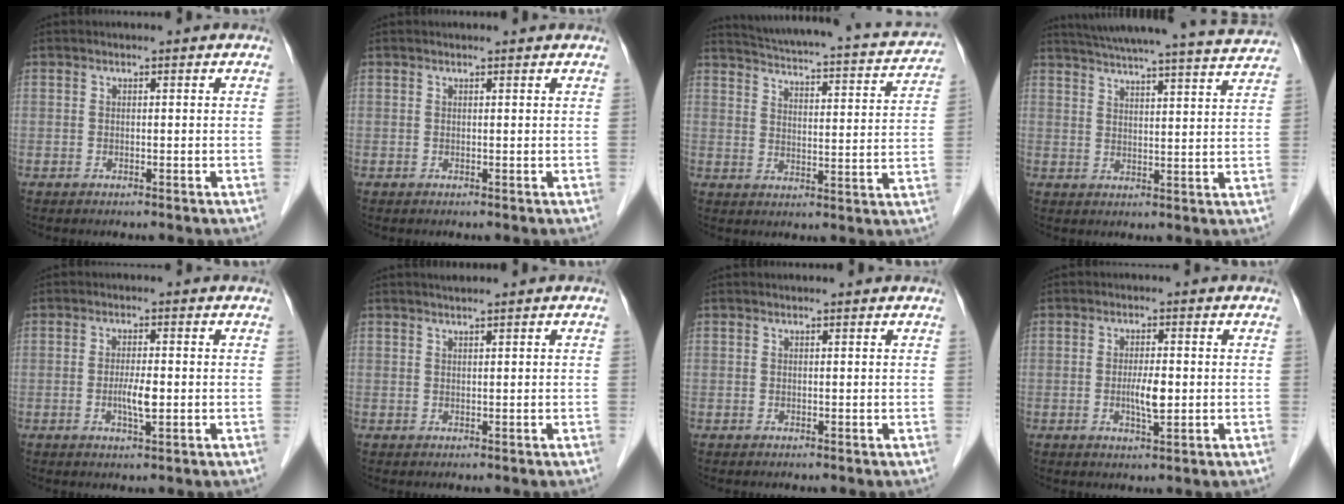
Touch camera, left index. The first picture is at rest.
{"total": 1.8, "force": [1.7, 0.3, 0.3], "torque": [-0.011, 0.013, 0.018]}
{"total": 19.8, "force": [17.8, 3.7, 7.8], "torque": [-0.118, -0.010, 0.219]}
{"total": 23.4, "force": [22.0, 0.6, 8.0], "torque": [-0.129, -0.023, 0.278]}
{"total": 3.1, "force": [-0.5, 0.5, 3.0], "torque": [-0.058, -0.003, -0.009]}
{"total": 1.6, "force": [1.4, -0.1, 0.8], "torque": [-0.011, 0.008, 0.026]}
{"total": 1.5, "force": [1.5, 0.2, 0.3], "torque": [-0.010, 0.013, 0.015]}
{"total": 3.5, "force": [-0.3, 0.7, 3.4], "torque": [-0.064, -0.003, -0.004]}